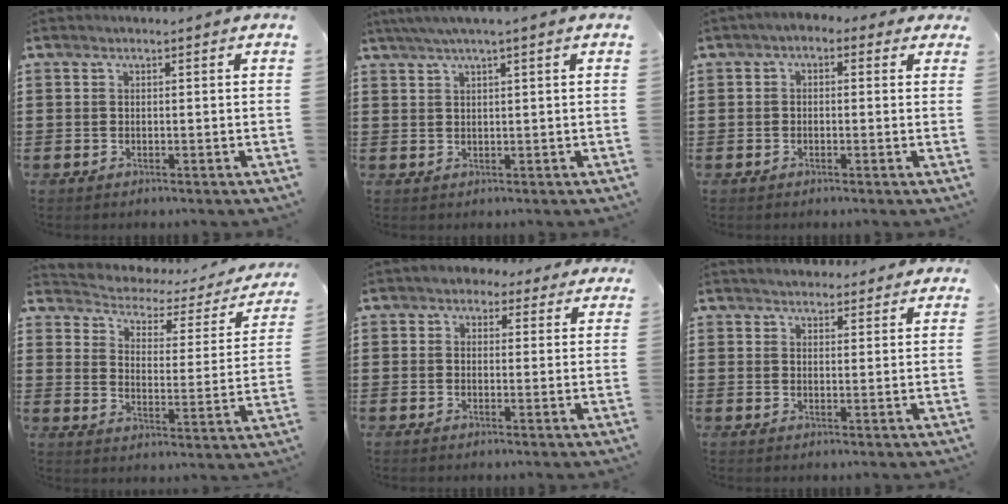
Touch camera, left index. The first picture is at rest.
{"total": 2.3, "force": [1.2, -0.2, 1.9], "torque": [-0.037, 0.000, 0.022]}
{"total": 1.6, "force": [-0.9, 0.9, 0.9], "torque": [-0.020, 0.007, -0.021]}
{"total": 2.6, "force": [2.3, 1.2, 0.7], "torque": [-0.034, -0.023, 0.029]}
{"total": 2.3, "force": [1.4, 1.7, 0.6], "torque": [-0.014, 0.007, 0.022]}
{"total": 2.7, "force": [2.7, 0.6, 0.1], "torque": [-0.008, -0.003, 0.051]}